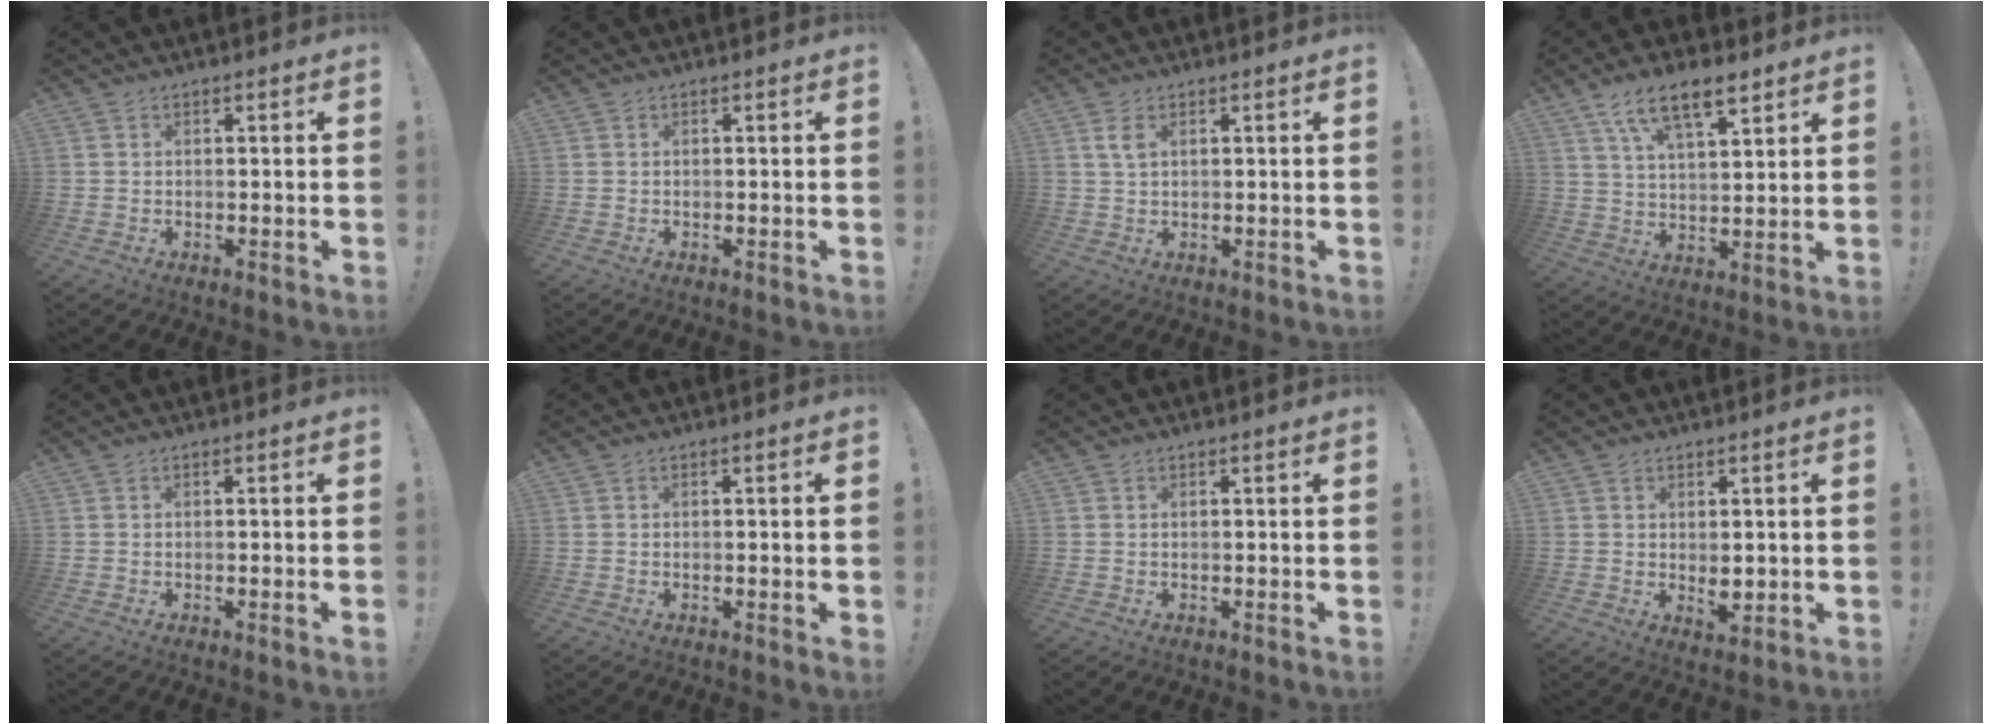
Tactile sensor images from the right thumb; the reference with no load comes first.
{"total": 0.0}
{"total": 3.4, "force": [1.4, 1.8, 2.5], "torque": [-0.035, -0.005, 0.024]}
{"total": 11.5, "force": [7.3, 4.2, 7.8], "torque": [-0.133, -0.026, 0.130]}
{"total": 0.5, "force": [-0.2, -0.1, 0.5], "torque": [-0.007, -0.001, -0.004]}
{"total": 1.6, "force": [-0.3, -0.3, 1.6], "torque": [-0.026, -0.002, -0.006]}
{"total": 0.0}
{"total": 3.8, "force": [0.6, 2.6, 2.7], "torque": [-0.025, -0.004, 0.012]}